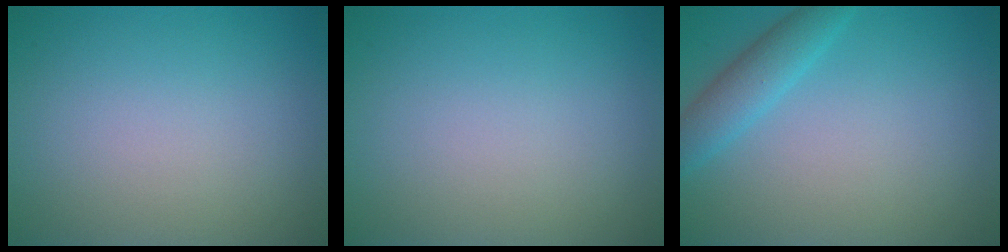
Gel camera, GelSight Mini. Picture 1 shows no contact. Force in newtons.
{"total": 0.0}
{"total": 2.9, "press": 2.9, "slide": 0.2}